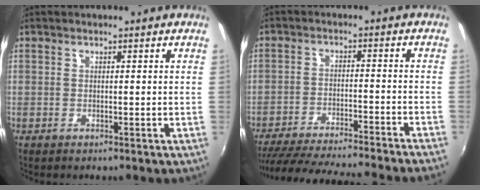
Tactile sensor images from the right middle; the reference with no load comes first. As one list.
[{"total": 20.9, "force": [-18.8, -0.5, 9.1], "torque": [-0.167, -0.022, -0.277]}]